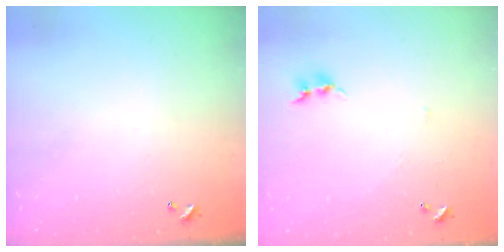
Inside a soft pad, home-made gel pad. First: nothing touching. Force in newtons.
{"total": 5.1, "press": 5.0, "slide": 0.7}